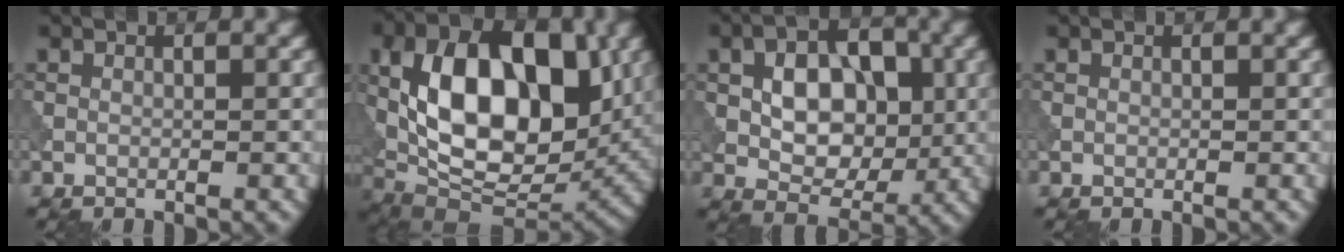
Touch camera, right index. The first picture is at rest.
{"total": 13.6, "force": [2.0, 7.9, 10.9], "torque": [-0.165, 0.001, 0.028]}
{"total": 7.2, "force": [0.5, 4.8, 5.3], "torque": [-0.079, 0.003, 0.006]}
{"total": 0.0}